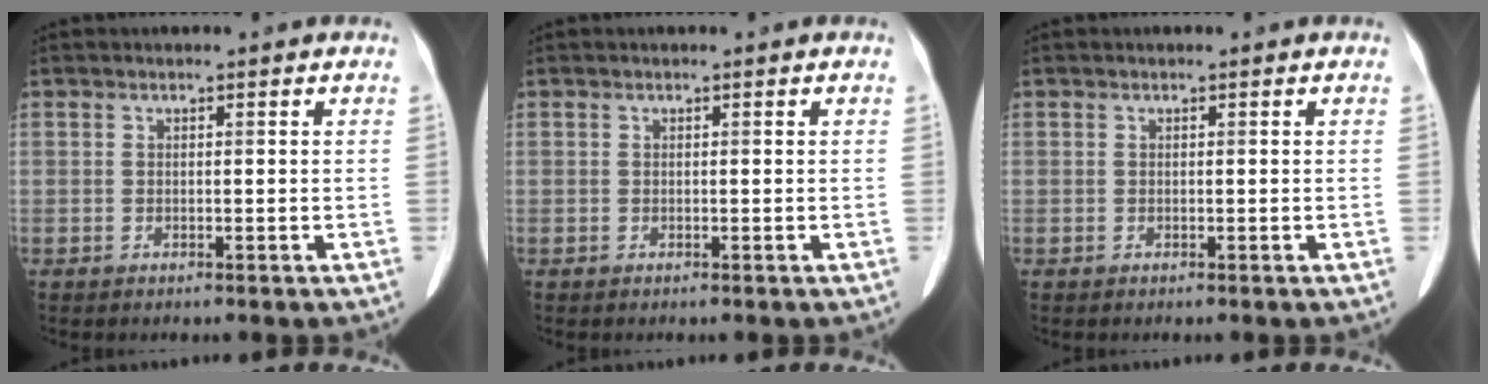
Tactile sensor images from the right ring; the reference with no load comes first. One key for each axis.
{"total": 0.0}
{"total": 0.0}